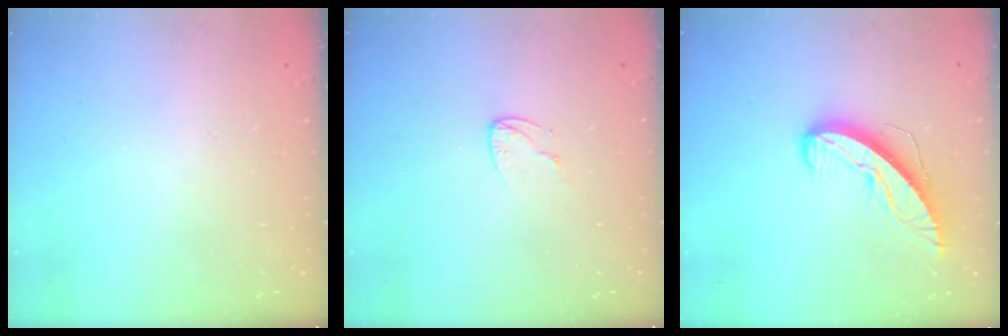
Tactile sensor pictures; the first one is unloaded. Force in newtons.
{"total": 4.5, "press": 4.5, "slide": 0.4}
{"total": 9.9, "press": 9.9, "slide": 0.4}